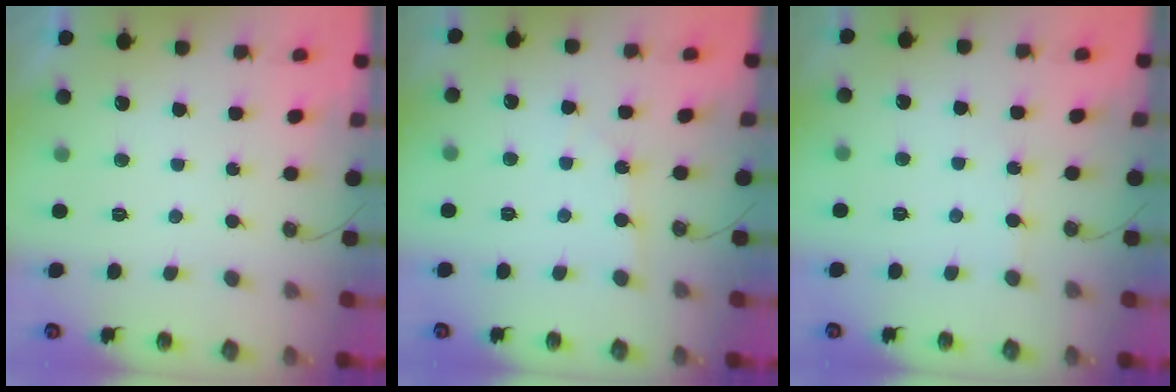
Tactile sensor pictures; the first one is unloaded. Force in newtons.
{"total": 2.1, "press": 2.1, "slide": 0.3}
{"total": 2.4, "press": 2.4, "slide": 0.3}